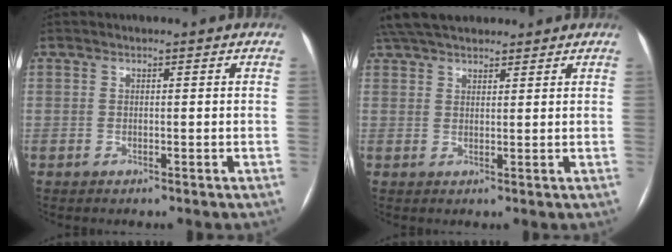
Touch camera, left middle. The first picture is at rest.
{"total": 10.3, "force": [8.8, 3.4, 4.2], "torque": [-0.067, 0.048, 0.148]}